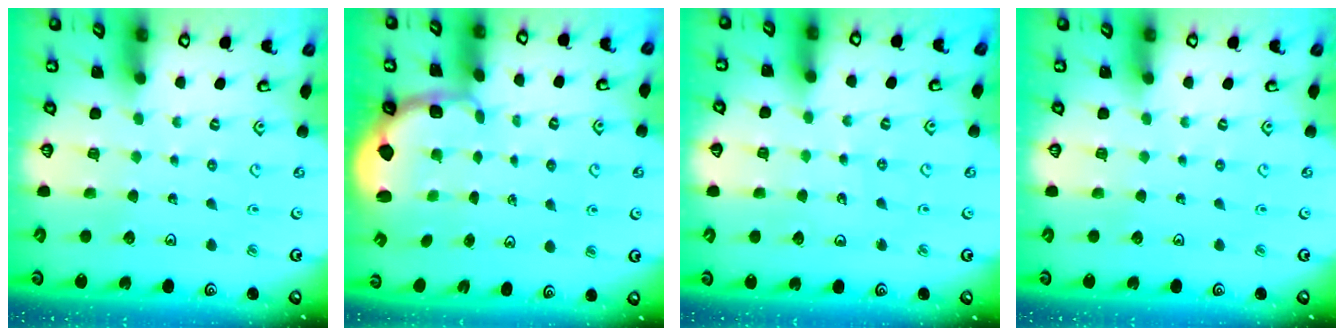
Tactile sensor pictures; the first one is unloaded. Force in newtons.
{"total": 2.5, "press": 1.1, "slide": 2.2}
{"total": 5.1, "press": 4.4, "slide": 2.6}
{"total": 0.0}